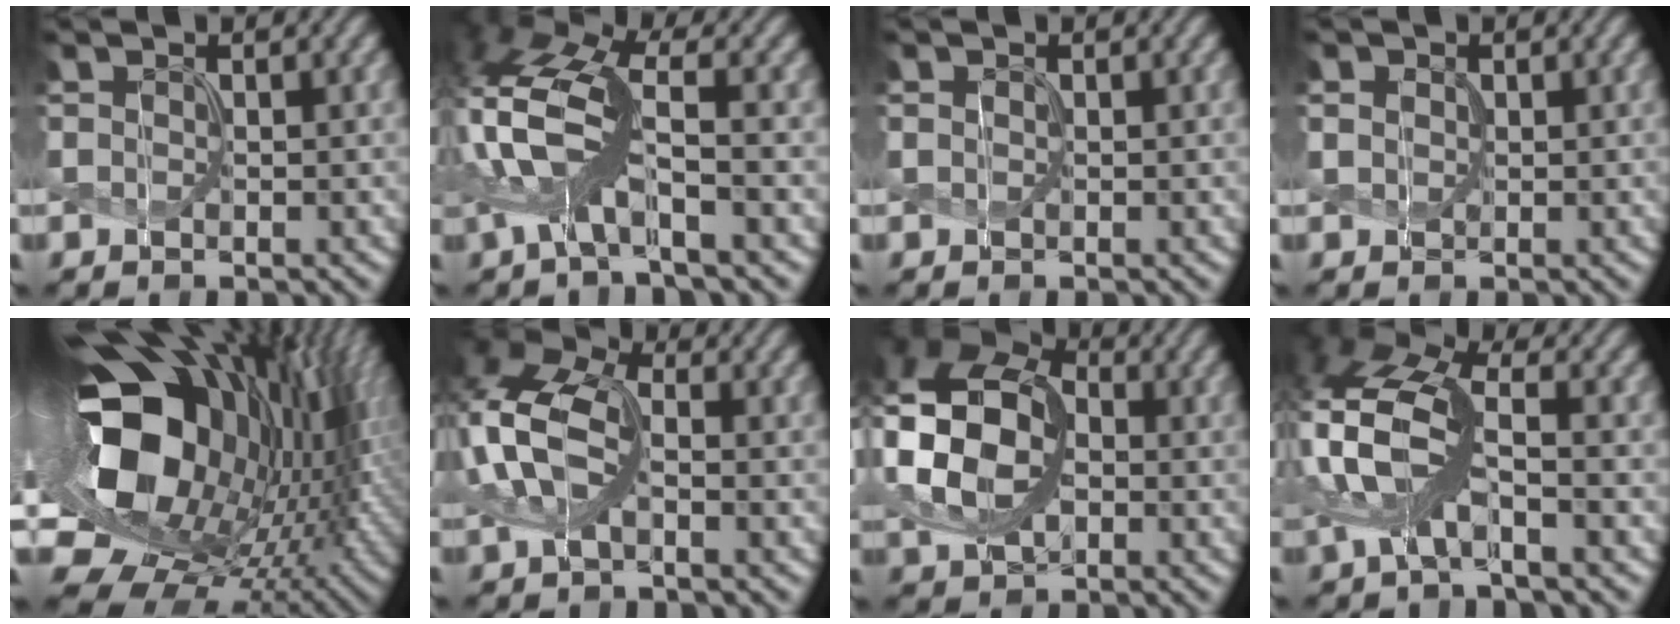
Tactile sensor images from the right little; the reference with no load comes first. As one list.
[{"total": 6.8, "force": [-1.0, 2.5, 6.2], "torque": [-0.148, 0.010, -0.033]}, {"total": 0.0}, {"total": 1.0, "force": [0.3, 0.8, 0.5], "torque": [-0.010, 0.002, 0.005]}, {"total": 20.6, "force": [1.4, 13.4, 15.6], "torque": [-0.286, -0.034, 0.036]}, {"total": 7.9, "force": [0.3, 4.8, 6.3], "torque": [-0.156, 0.019, -0.009]}, {"total": 12.5, "force": [0.8, 9.1, 8.6], "torque": [-0.174, 0.017, -0.002]}, {"total": 7.1, "force": [-0.3, 2.9, 6.5], "torque": [-0.149, 0.014, -0.020]}]